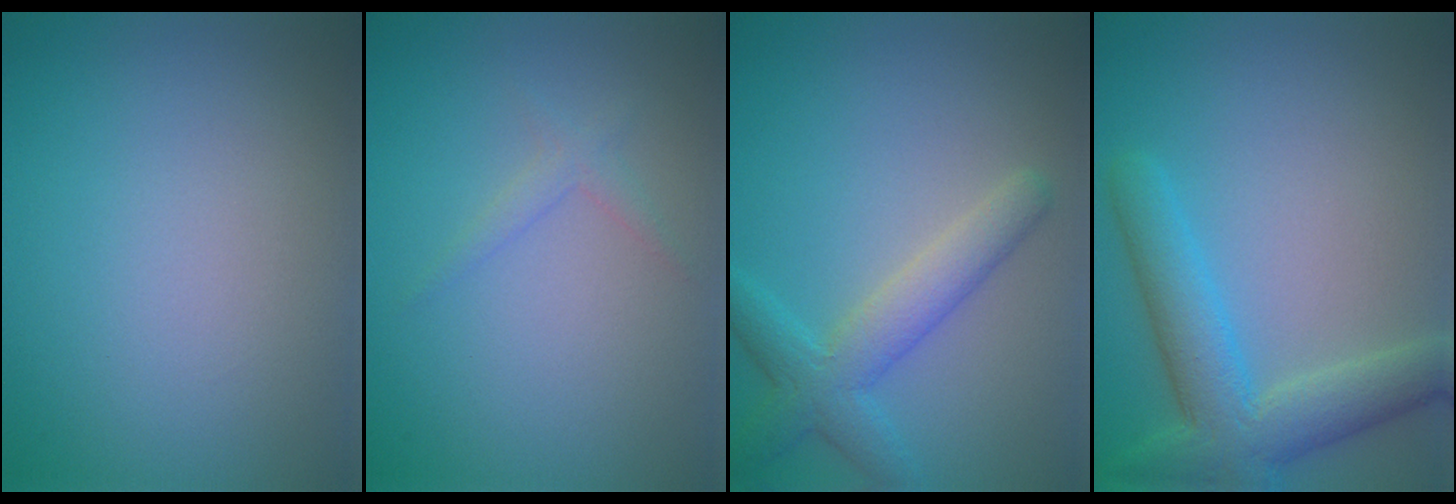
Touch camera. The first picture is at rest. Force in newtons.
{"total": 1.1, "press": 1.1, "slide": 0.1}
{"total": 4.0, "press": 4.0, "slide": 0.2}
{"total": 5.9, "press": 5.9, "slide": 0.3}